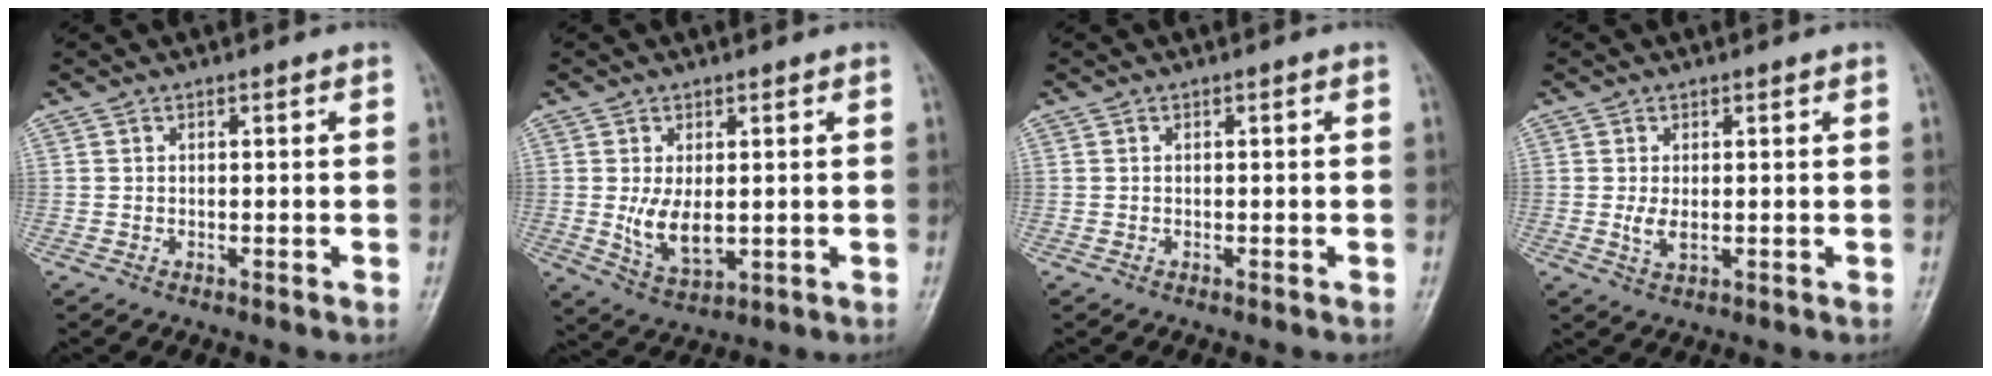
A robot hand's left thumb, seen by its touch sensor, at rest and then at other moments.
{"total": 6.8, "force": [0.3, 3.8, 5.7], "torque": [-0.093, -0.019, 0.020]}
{"total": 0.0}
{"total": 2.7, "force": [0.4, 1.4, 2.3], "torque": [-0.043, -0.008, 0.013]}